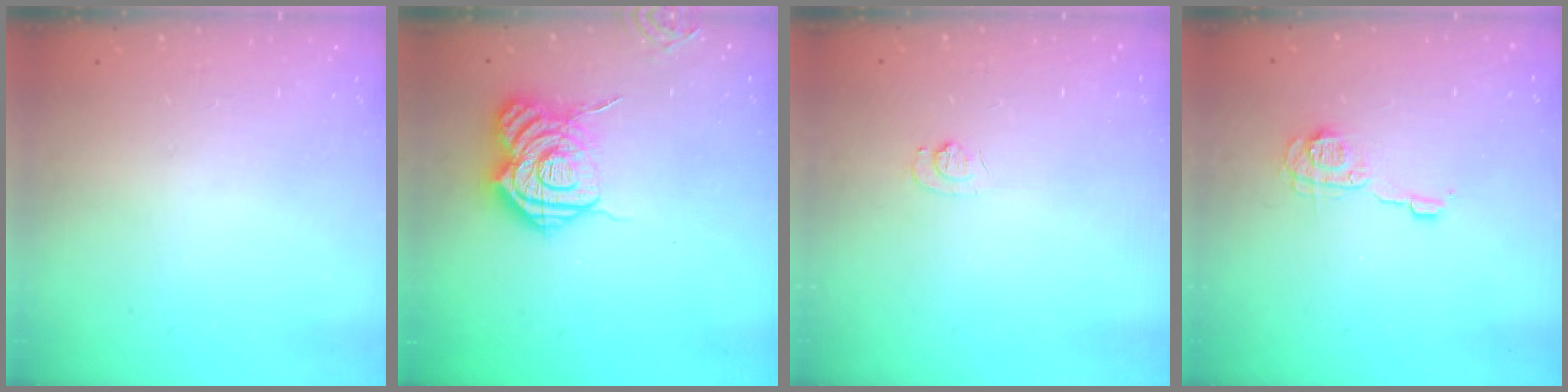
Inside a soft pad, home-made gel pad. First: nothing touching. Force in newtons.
{"total": 15.3, "press": 15.2, "slide": 1.5}
{"total": 4.8, "press": 4.8, "slide": 0.6}
{"total": 7.5, "press": 7.5, "slide": 0.2}